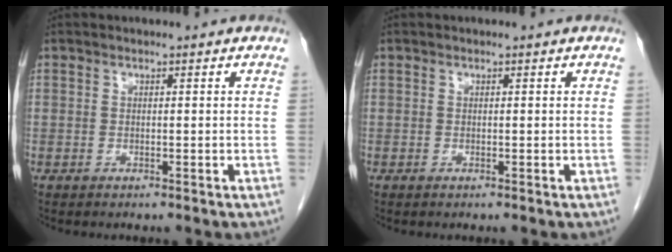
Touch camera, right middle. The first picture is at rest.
{"total": 0.0}